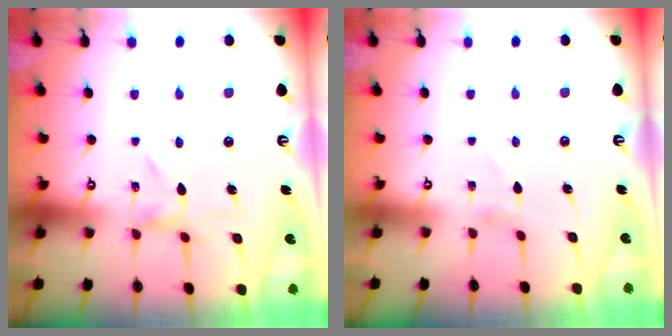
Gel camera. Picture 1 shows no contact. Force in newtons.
{"total": 1.2, "press": 1.2, "slide": 0.1}